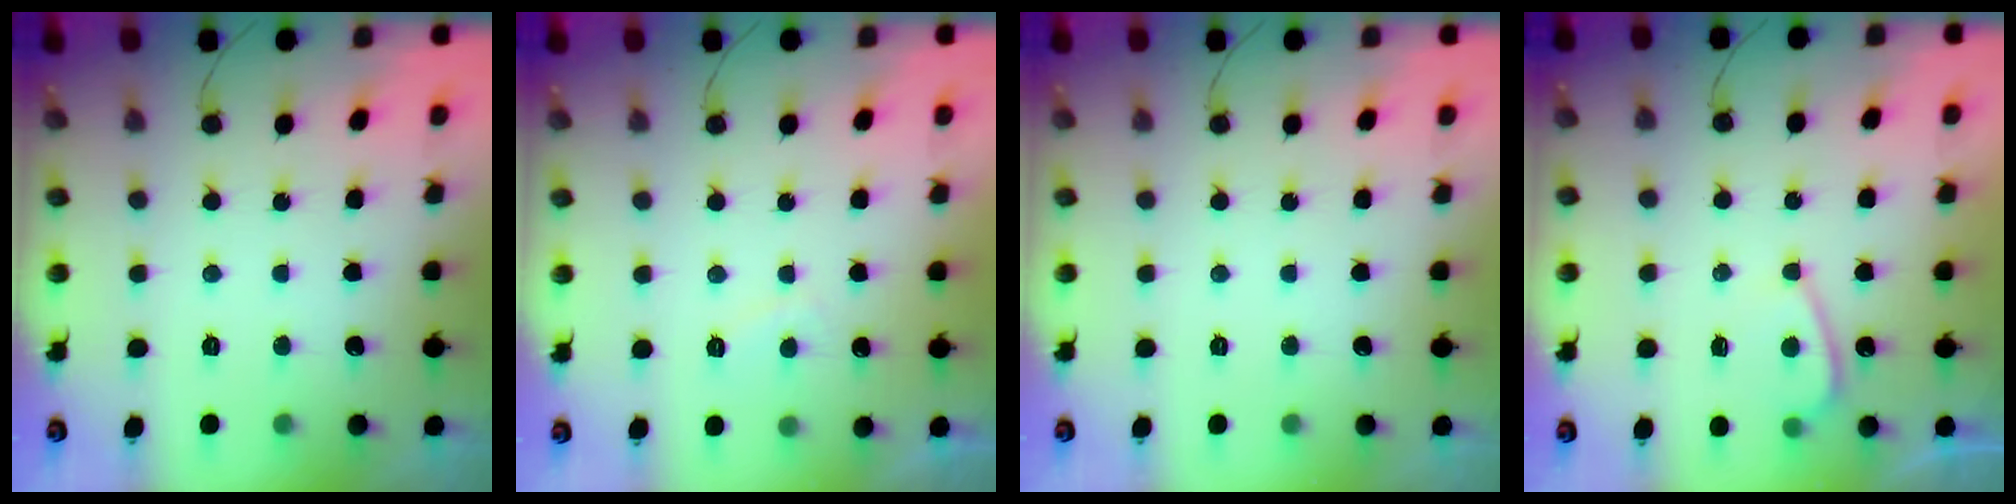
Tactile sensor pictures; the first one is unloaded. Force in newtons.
{"total": 1.9, "press": 1.7, "slide": 0.8}
{"total": 0.0}
{"total": 4.1, "press": 4.1, "slide": 0.5}